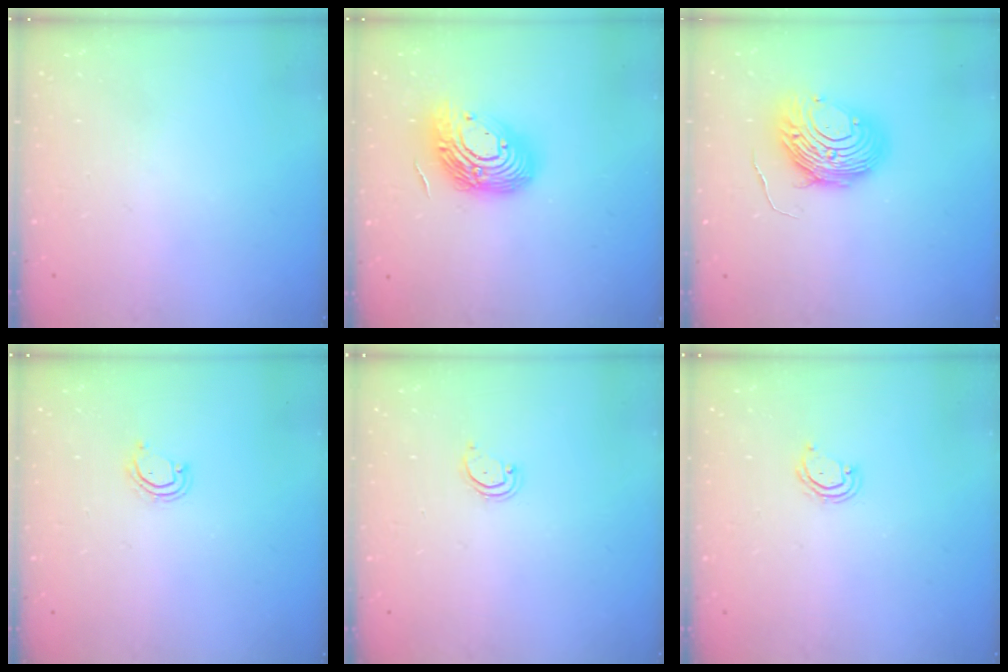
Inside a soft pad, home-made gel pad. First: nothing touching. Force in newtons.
{"total": 17.3, "press": 17.2, "slide": 1.2}
{"total": 11.6, "press": 11.5, "slide": 1.2}
{"total": 3.5, "press": 3.4, "slide": 0.3}
{"total": 2.5, "press": 2.5, "slide": 0.2}
{"total": 4.2, "press": 4.1, "slide": 0.4}